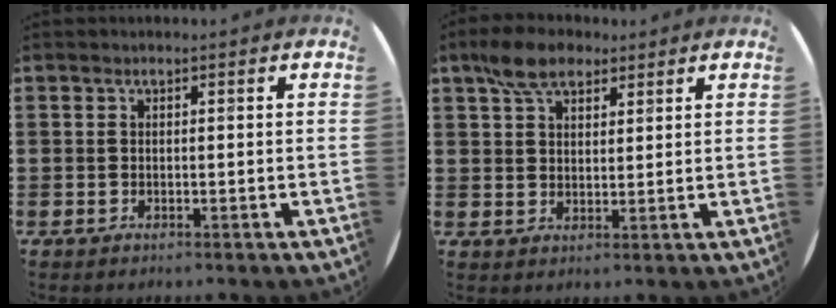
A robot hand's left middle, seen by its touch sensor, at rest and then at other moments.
{"total": 5.9, "force": [4.4, 3.0, 2.5], "torque": [-0.054, 0.005, 0.082]}